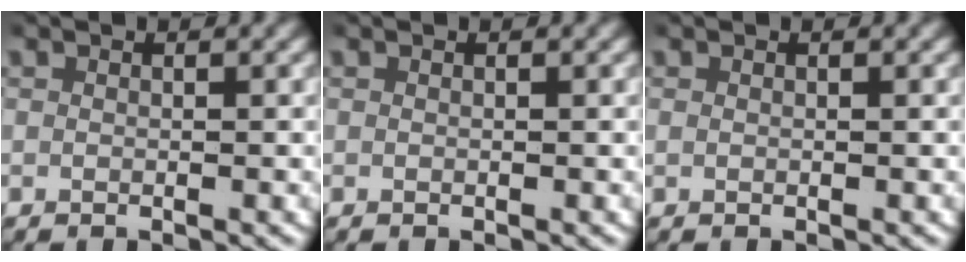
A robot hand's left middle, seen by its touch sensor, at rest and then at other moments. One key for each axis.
{"total": 0.0}
{"total": 0.0}